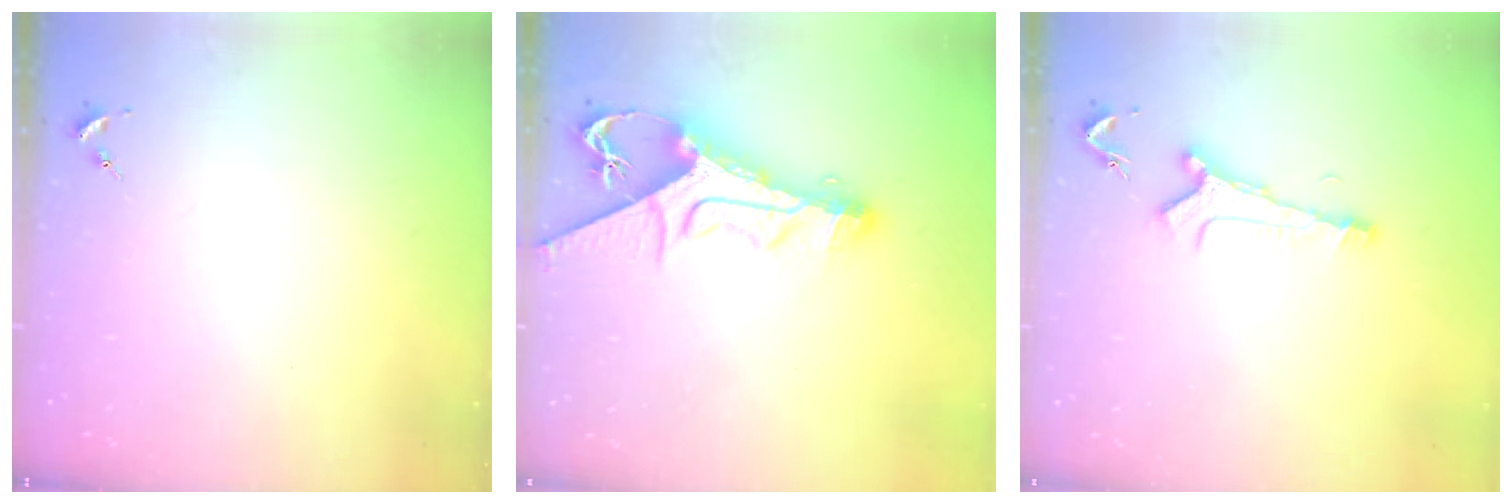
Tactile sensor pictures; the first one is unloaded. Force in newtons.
{"total": 14.2, "press": 14.2, "slide": 1.5}
{"total": 7.8, "press": 7.7, "slide": 0.6}